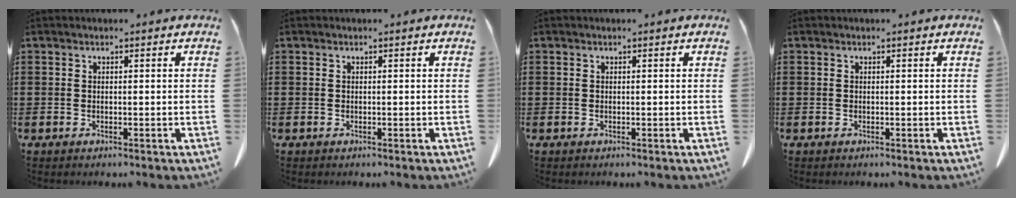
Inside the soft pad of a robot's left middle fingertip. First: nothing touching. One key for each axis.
{"total": 0.0}
{"total": 0.0}
{"total": 0.0}